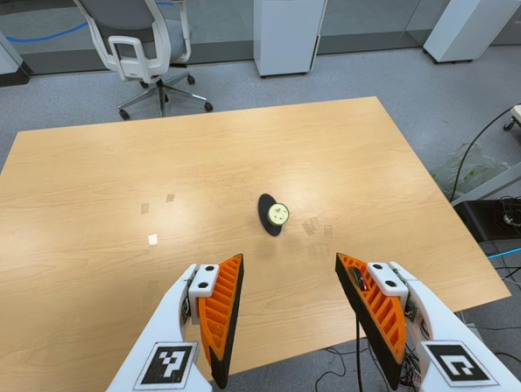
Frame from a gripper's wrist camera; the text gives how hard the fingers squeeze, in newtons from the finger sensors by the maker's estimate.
{"total": 0.0}